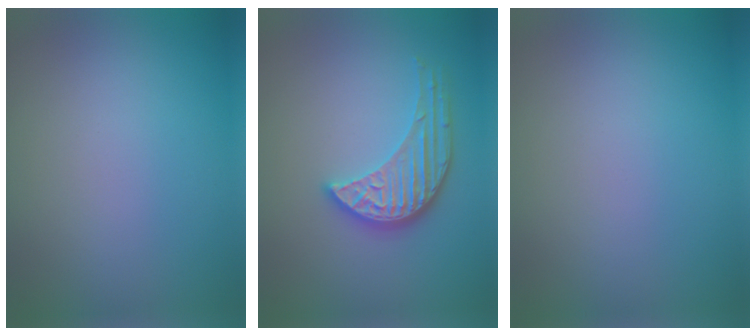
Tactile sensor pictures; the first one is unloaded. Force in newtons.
{"total": 4.1, "press": 3.5, "slide": 2.2}
{"total": 0.0}